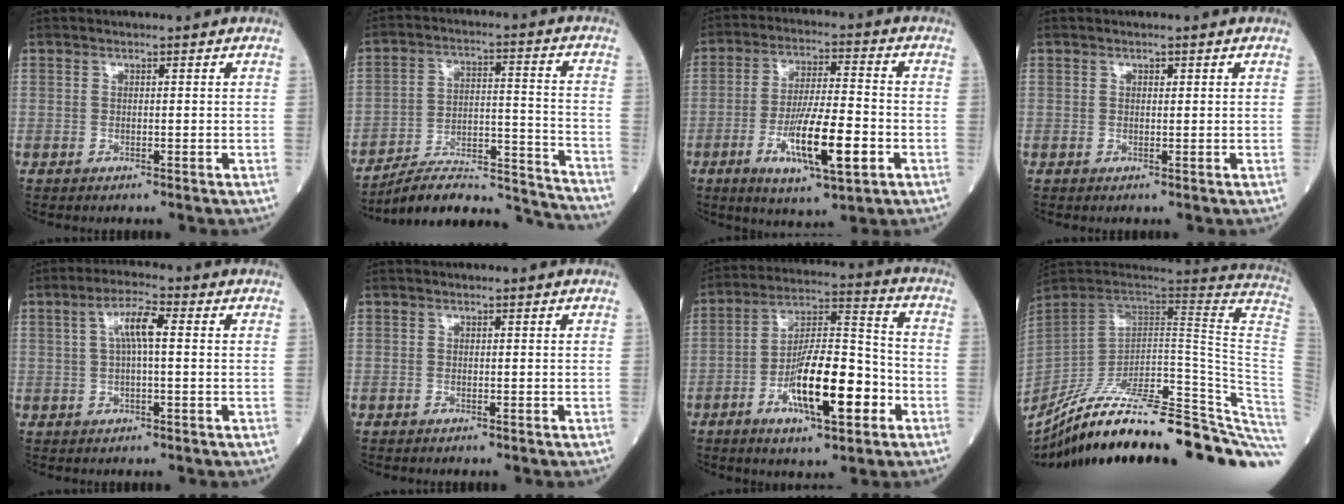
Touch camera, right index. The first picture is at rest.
{"total": 17.5, "force": [-16.9, 0.9, 4.5], "torque": [-0.058, 0.033, -0.261]}
{"total": 12.4, "force": [-4.2, 1.9, 11.6], "torque": [-0.210, -0.011, -0.067]}
{"total": 0.5, "force": [0.2, 0.3, 0.3], "torque": [-0.005, 0.000, 0.003]}
{"total": 5.0, "force": [0.9, 0.9, 4.9], "torque": [-0.092, 0.016, 0.014]}
{"total": 0.0}
{"total": 14.3, "force": [-5.2, 3.4, 12.9], "torque": [-0.231, 0.005, -0.085]}
{"total": 38.4, "force": [-31.6, 2.8, 21.7], "torque": [-0.205, -0.059, -0.437]}